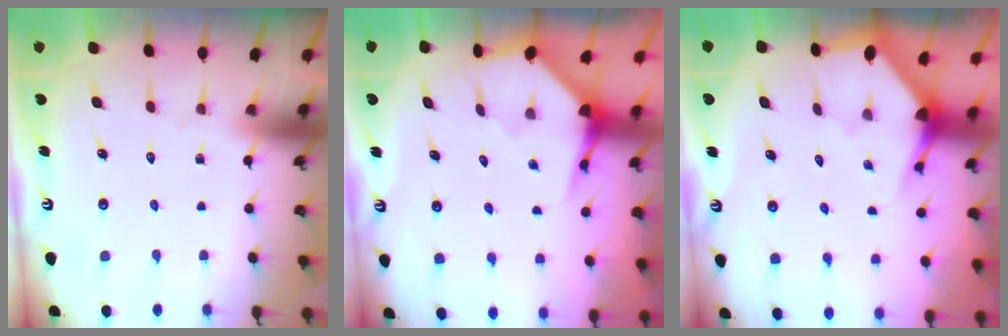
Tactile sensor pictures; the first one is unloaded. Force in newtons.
{"total": 4.0, "press": 3.9, "slide": 0.4}
{"total": 3.0, "press": 3.0, "slide": 0.1}